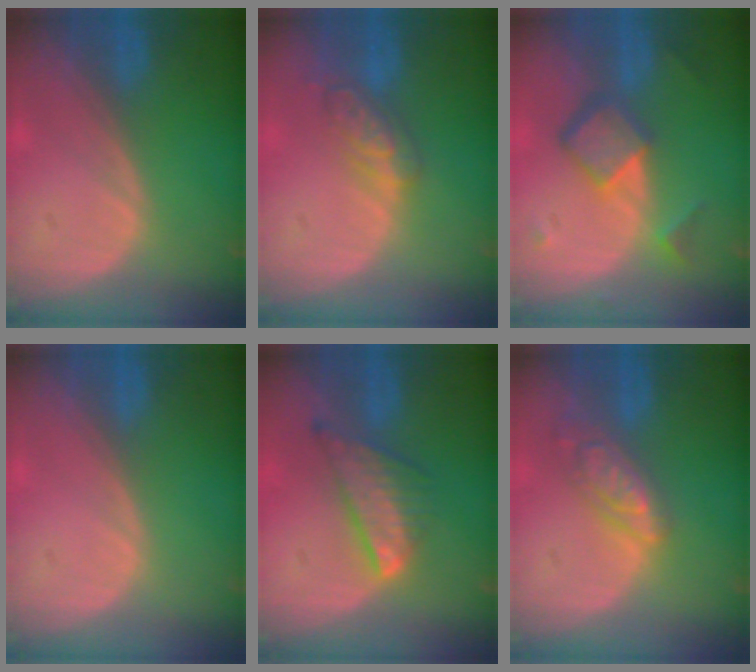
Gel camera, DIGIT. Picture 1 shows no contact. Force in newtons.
{"total": 5.2, "press": 5.1, "slide": 1.0}
{"total": 6.9, "press": 5.9, "slide": 3.5}
{"total": 0.0}
{"total": 7.4, "press": 6.5, "slide": 3.6}
{"total": 6.2, "press": 5.4, "slide": 3.0}